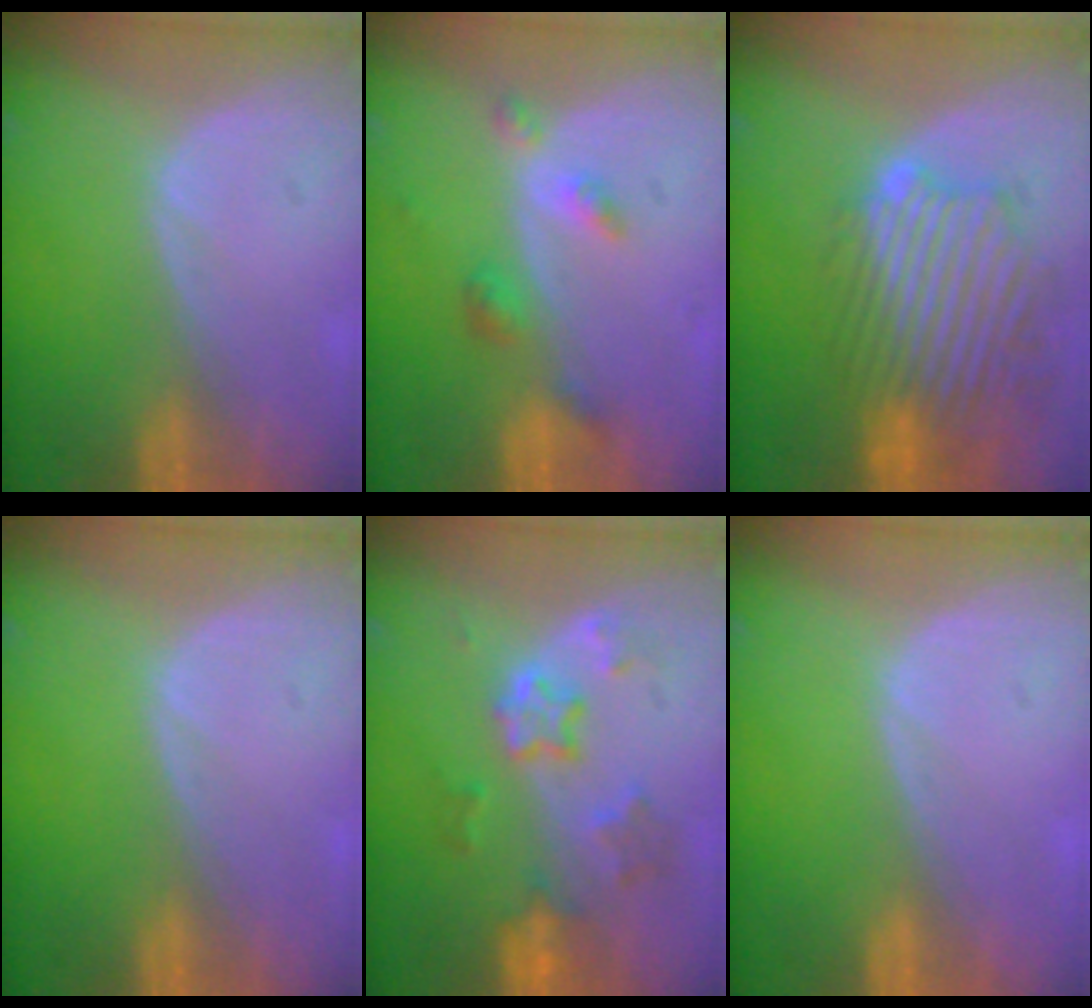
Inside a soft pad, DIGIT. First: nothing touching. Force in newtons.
{"total": 4.2, "press": 3.9, "slide": 1.6}
{"total": 11.5, "press": 10.5, "slide": 4.6}
{"total": 0.0}
{"total": 7.0, "press": 6.4, "slide": 2.8}
{"total": 0.0}